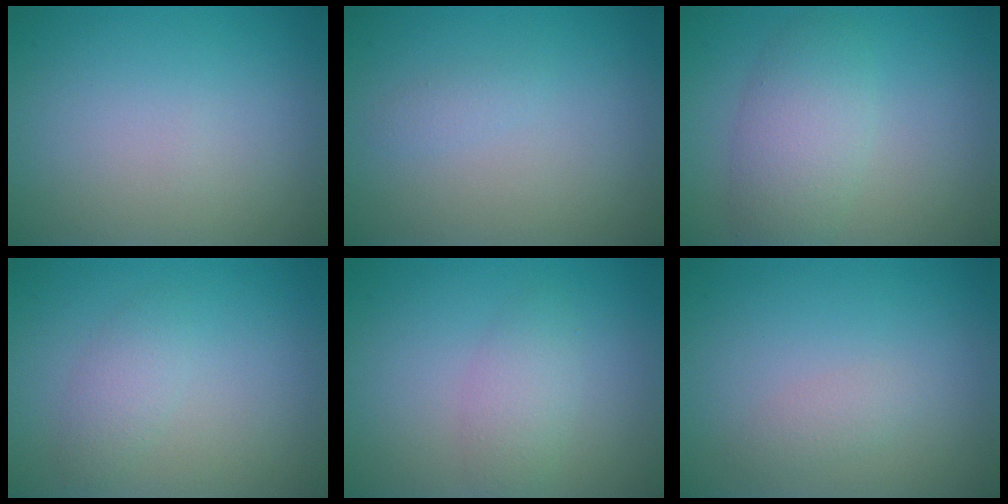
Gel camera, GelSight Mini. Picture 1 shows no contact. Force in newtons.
{"total": 0.8, "press": 0.7, "slide": 0.1}
{"total": 4.1, "press": 4.1, "slide": 0.2}
{"total": 1.7, "press": 1.7, "slide": 0.0}
{"total": 2.2, "press": 2.2, "slide": 0.1}
{"total": 1.1, "press": 1.1, "slide": 0.0}